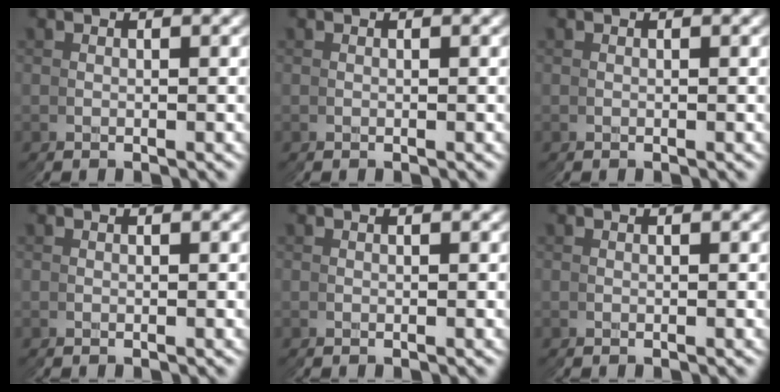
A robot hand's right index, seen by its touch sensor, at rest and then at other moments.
{"total": 0.0}
{"total": 0.0}
{"total": 0.0}
{"total": 0.0}
{"total": 0.0}